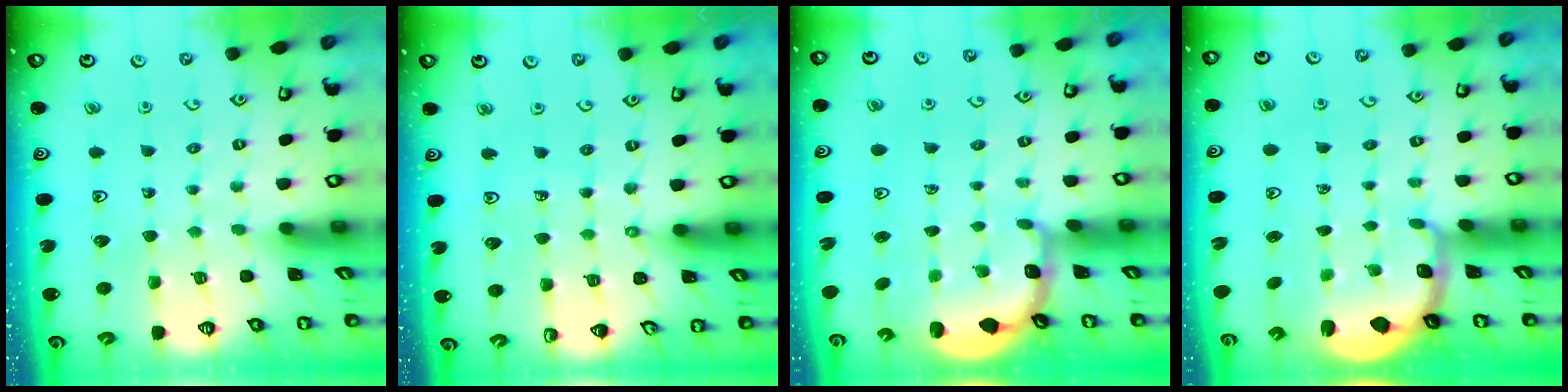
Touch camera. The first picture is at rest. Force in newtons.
{"total": 6.2, "press": 5.9, "slide": 1.7}
{"total": 3.0, "press": 2.0, "slide": 2.2}
{"total": 2.5, "press": 1.1, "slide": 2.2}